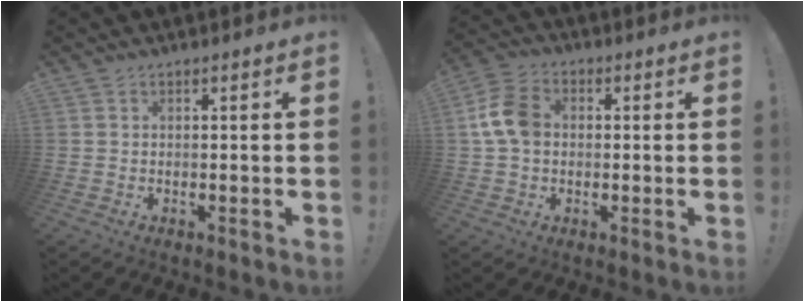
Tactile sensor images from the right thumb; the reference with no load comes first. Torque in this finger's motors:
{"motor_torque": [0.22, 0.20, 0.10, -0.07, 0.03]}